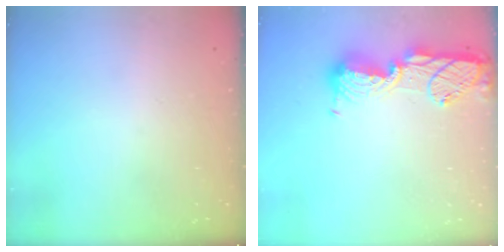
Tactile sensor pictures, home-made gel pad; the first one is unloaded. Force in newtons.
{"total": 16.3, "press": 15.3, "slide": 5.7}